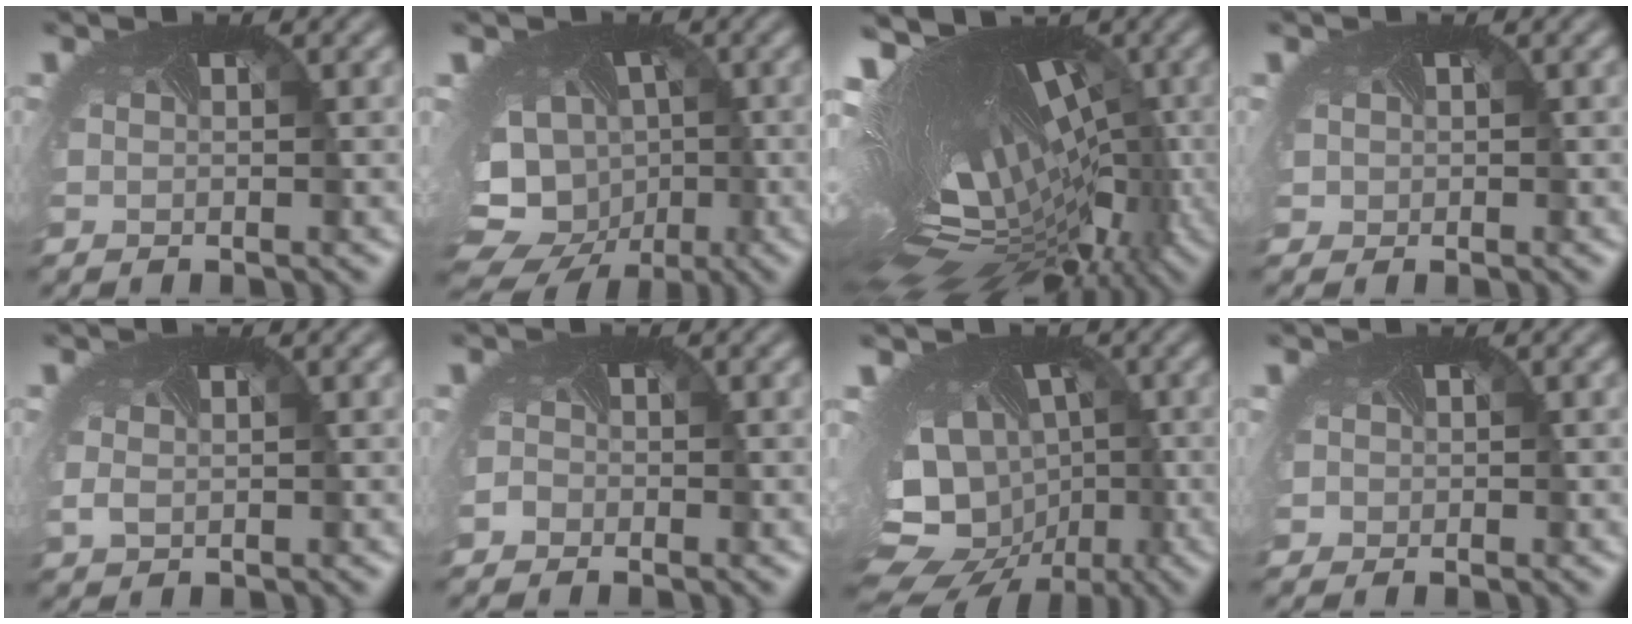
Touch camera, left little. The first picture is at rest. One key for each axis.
{"total": 15.8, "fx": -5.6, "fy": 12.6, "fz": 7.7, "tx": -0.131, "ty": -0.060, "tz": -0.070}
{"total": 20.7, "fx": 0.4, "fy": 9.2, "fz": 18.5, "tx": -0.299, "ty": 0.039, "tz": 0.007}
{"total": 1.2, "fx": 0.3, "fy": 1.2, "fz": 0.3, "tx": -0.005, "ty": 0.003, "tz": 0.000}
{"total": 1.0, "fx": -0.2, "fy": 0.8, "fz": 0.6, "tx": -0.021, "ty": -0.002, "tz": 0.003}
{"total": 0.9, "fx": -0.7, "fy": 0.6, "fz": -0.2, "tx": 0.003, "ty": -0.006, "tz": -0.016}
{"total": 16.9, "fx": -5.1, "fy": 12.4, "fz": 10.3, "tx": -0.163, "ty": -0.012, "tz": -0.076}
{"total": 1.0, "fx": 0.0, "fy": 1.0, "fz": 0.1, "tx": 0.003, "ty": 0.001, "tz": -0.006}